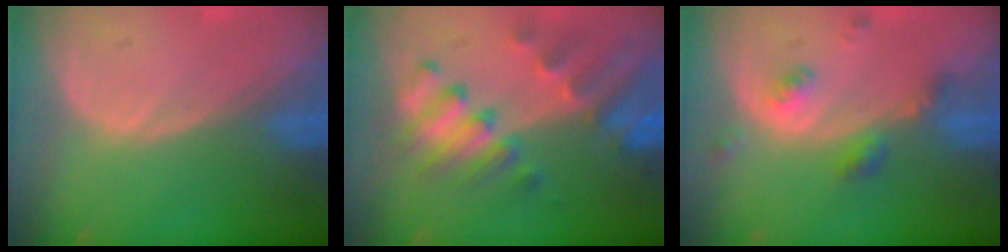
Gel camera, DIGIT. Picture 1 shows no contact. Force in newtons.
{"total": 8.8, "press": 8.4, "slide": 2.8}
{"total": 4.9, "press": 4.3, "slide": 2.2}